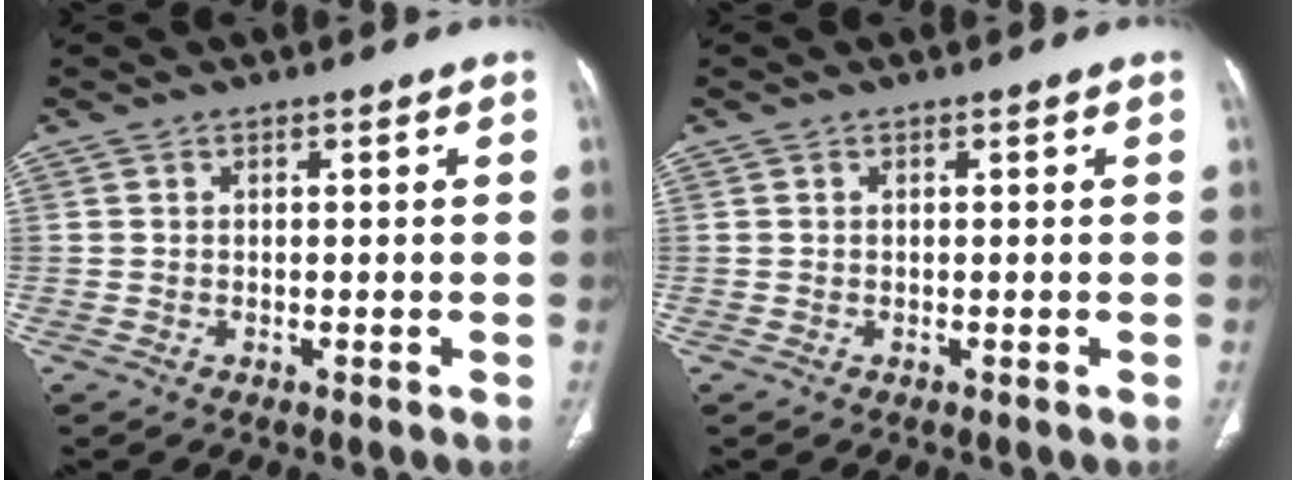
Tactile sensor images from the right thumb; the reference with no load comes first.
{"total": 0.0}